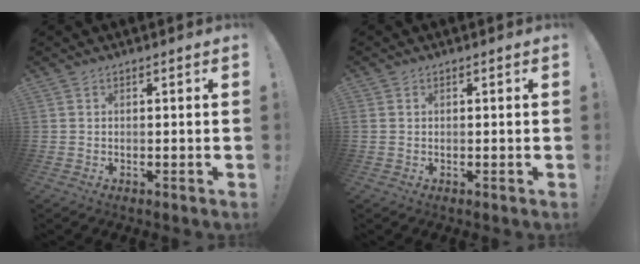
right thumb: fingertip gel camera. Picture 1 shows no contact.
{"total": 0.6, "force": [0.2, 0.6, 0.1], "torque": [-0.011, 0.005, 0.006]}